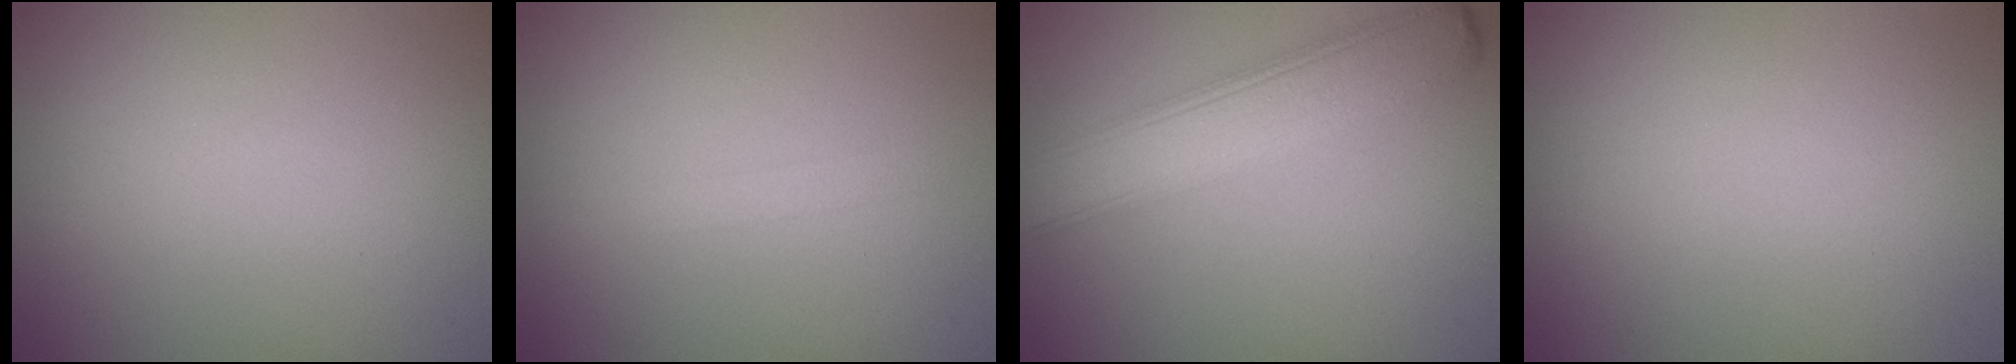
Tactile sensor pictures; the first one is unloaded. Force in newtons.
{"total": 0.8, "press": 0.8, "slide": 0.1}
{"total": 6.7, "press": 6.7, "slide": 0.3}
{"total": 0.0}